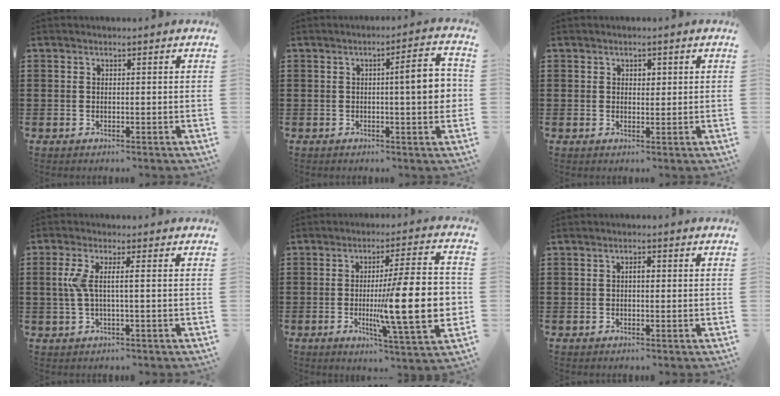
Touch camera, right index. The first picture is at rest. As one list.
[{"total": 7.3, "force": [0.3, 1.2, 7.2], "torque": [-0.102, -0.007, -0.001]}, {"total": 1.2, "force": [0.6, 0.8, 0.6], "torque": [-0.014, 0.007, 0.010]}, {"total": 4.3, "force": [0.1, 0.3, 4.3], "torque": [-0.104, -0.010, -0.009]}, {"total": 18.1, "force": [-1.9, 3.7, 17.6], "torque": [-0.269, -0.018, -0.029]}, {"total": 1.5, "force": [0.0, 0.5, 1.4], "torque": [-0.026, 0.002, -0.002]}]